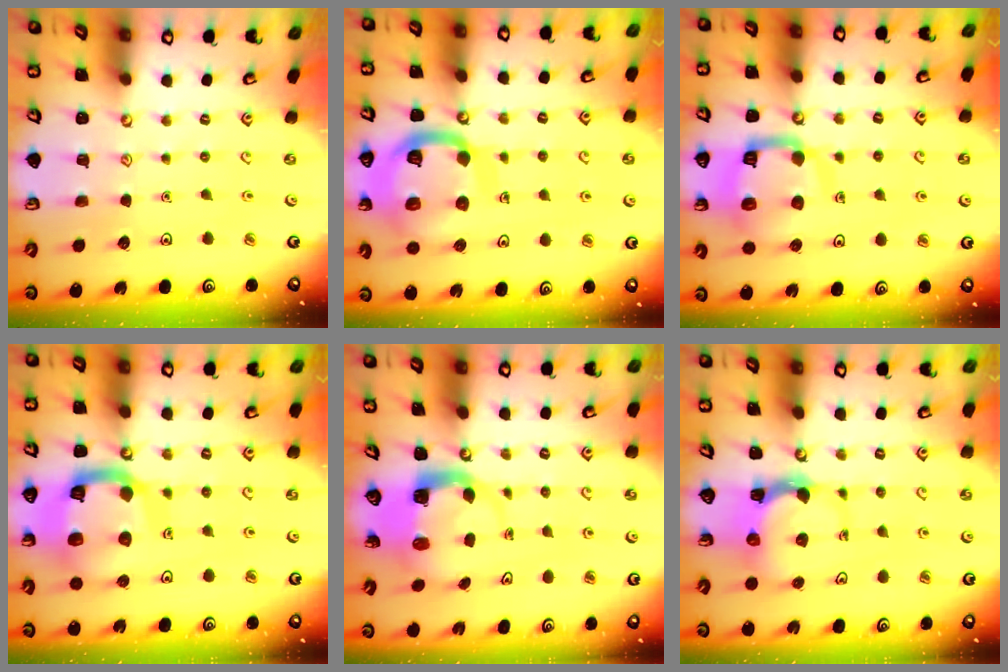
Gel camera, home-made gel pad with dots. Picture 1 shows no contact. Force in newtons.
{"total": 17.0, "press": 16.9, "slide": 1.9}
{"total": 13.0, "press": 12.9, "slide": 1.5}
{"total": 15.6, "press": 15.6, "slide": 1.6}
{"total": 5.6, "press": 5.5, "slide": 1.0}
{"total": 6.2, "press": 6.1, "slide": 1.4}